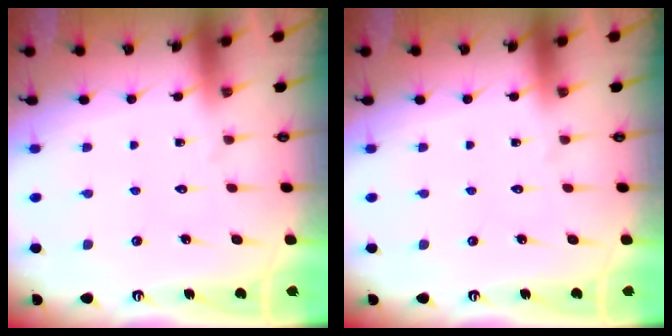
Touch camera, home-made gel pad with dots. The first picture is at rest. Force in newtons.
{"total": 0.0}